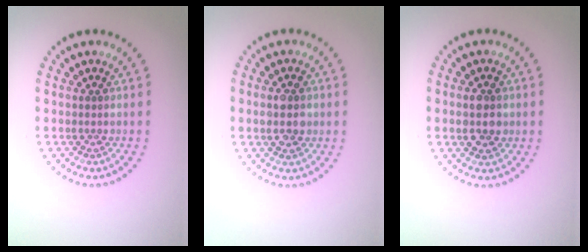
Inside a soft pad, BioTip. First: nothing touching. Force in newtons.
{"total": 2.1, "press": 2.1, "slide": 0.2}
{"total": 2.5, "press": 2.5, "slide": 0.2}